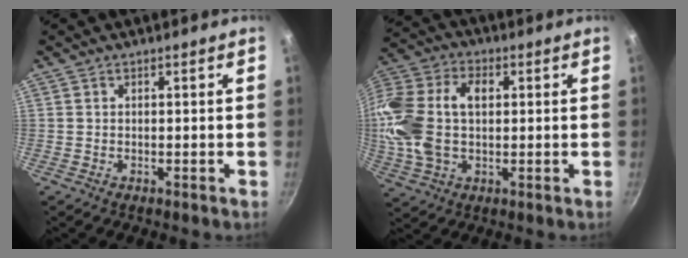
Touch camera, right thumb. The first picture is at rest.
{"total": 18.3, "force": [1.7, 11.8, 13.9], "torque": [-0.284, 0.025, 0.022]}